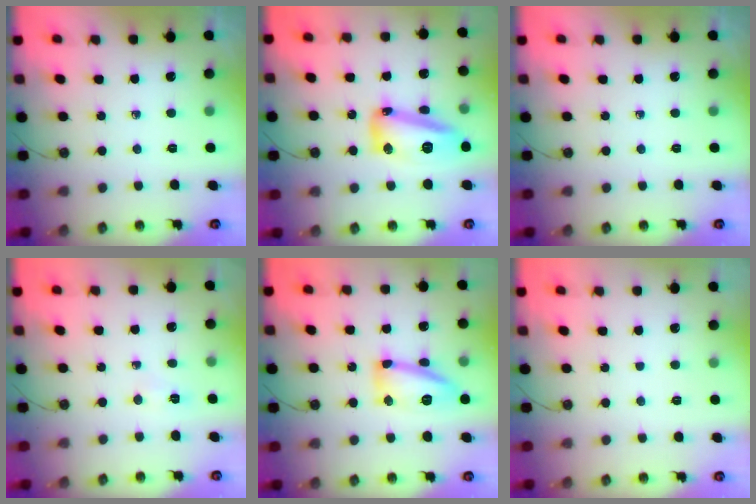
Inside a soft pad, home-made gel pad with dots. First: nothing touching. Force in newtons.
{"total": 14.2, "press": 14.1, "slide": 1.5}
{"total": 0.0}
{"total": 2.6, "press": 2.1, "slide": 1.4}
{"total": 13.7, "press": 13.7, "slide": 1.1}
{"total": 1.1, "press": 1.1, "slide": 0.1}